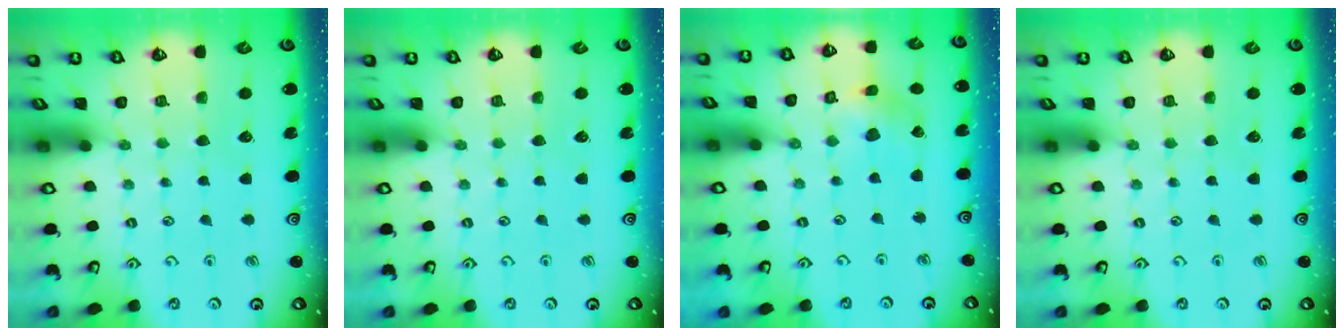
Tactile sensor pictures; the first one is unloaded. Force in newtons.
{"total": 0.0}
{"total": 3.6, "press": 3.6, "slide": 0.4}
{"total": 0.0}